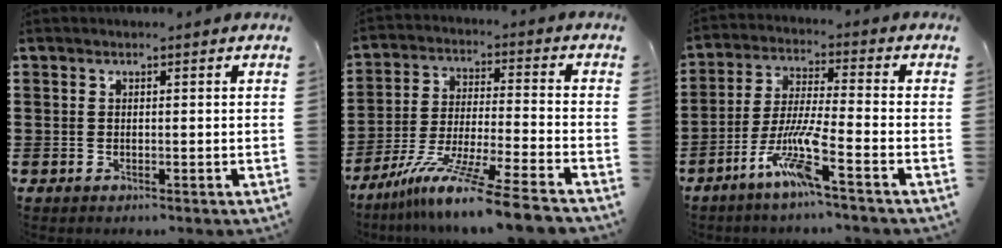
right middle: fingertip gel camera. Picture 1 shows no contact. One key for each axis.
{"total": 11.4, "fx": -9.6, "fy": -1.0, "fz": 6.1, "tx": -0.108, "ty": 0.005, "tz": -0.189}
{"total": 8.6, "fx": -5.3, "fy": 0.6, "fz": 6.8, "tx": -0.144, "ty": -0.004, "tz": -0.104}